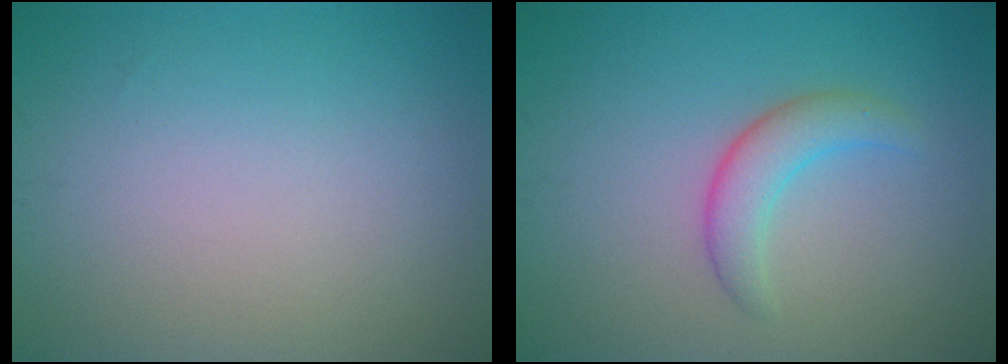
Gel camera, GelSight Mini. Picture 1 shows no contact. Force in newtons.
{"total": 2.7, "press": 2.7, "slide": 0.1}